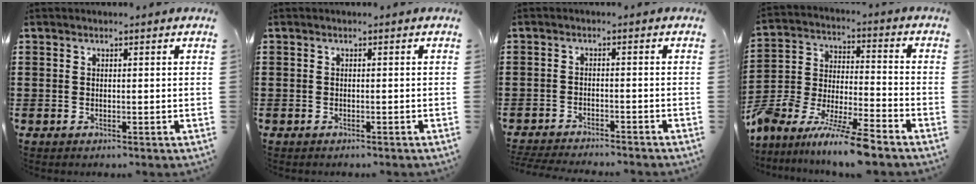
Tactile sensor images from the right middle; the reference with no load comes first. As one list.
[{"total": 0.0}, {"total": 2.7, "force": [-2.7, 0.0, 0.3], "torque": [-0.007, -0.001, -0.056]}, {"total": 10.1, "force": [-9.0, 0.6, 4.5], "torque": [-0.092, 0.007, -0.183]}]